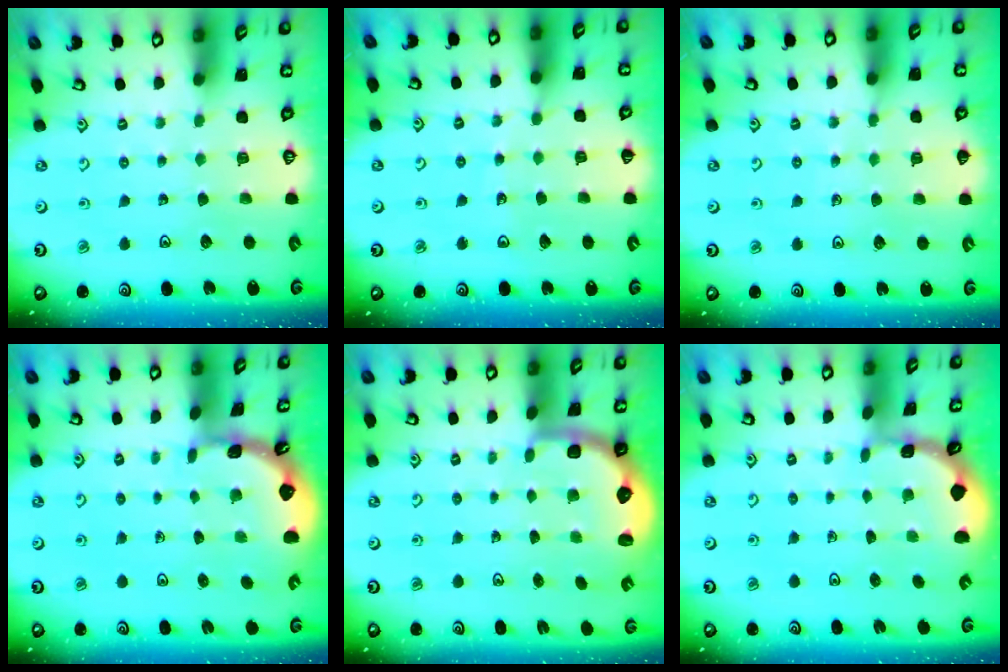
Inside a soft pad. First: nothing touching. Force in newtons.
{"total": 2.5, "press": 2.5, "slide": 0.2}
{"total": 5.1, "press": 5.0, "slide": 1.2}
{"total": 1.5, "press": 1.5, "slide": 0.1}
{"total": 3.0, "press": 2.1, "slide": 2.1}
{"total": 1.2, "press": 1.2, "slide": 0.2}